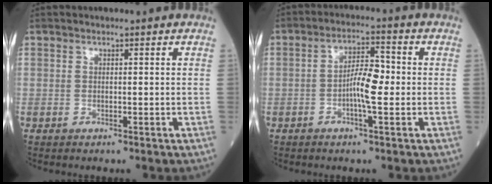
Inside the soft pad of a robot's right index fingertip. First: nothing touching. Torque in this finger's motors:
{"motor_torque": [0.11, 0.02, 0.04, 0.01]}